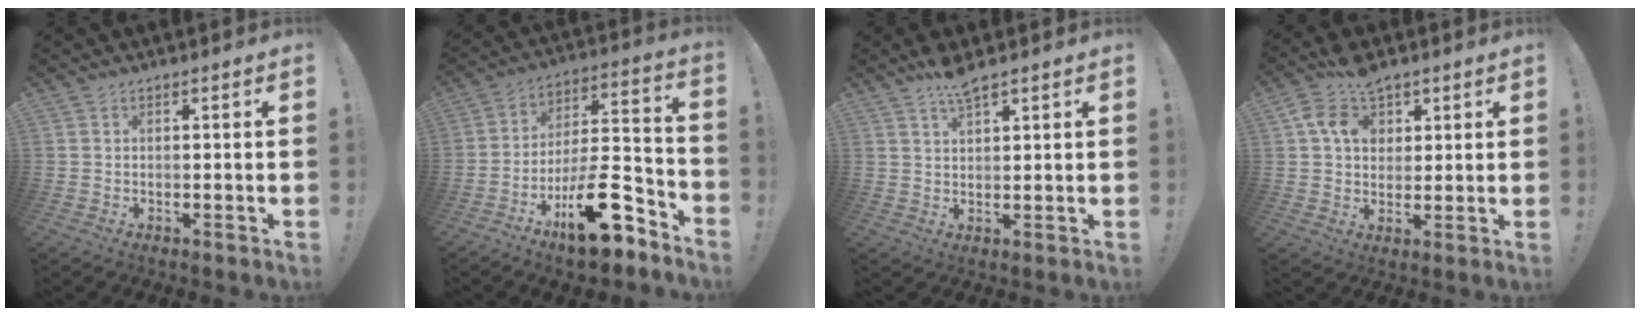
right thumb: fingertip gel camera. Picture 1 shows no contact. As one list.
[{"total": 21.7, "force": [-12.3, 8.2, 15.9], "torque": [-0.225, 0.083, -0.191]}, {"total": 5.8, "force": [4.4, 1.6, 3.5], "torque": [-0.056, -0.023, 0.075]}, {"total": 11.0, "force": [4.5, 8.1, 5.9], "torque": [-0.090, -0.006, 0.089]}]